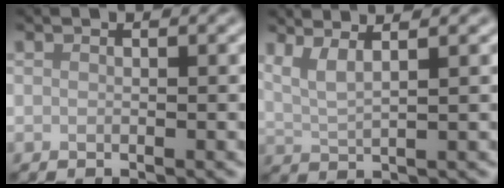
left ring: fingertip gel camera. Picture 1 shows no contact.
{"total": 3.4, "force": [2.2, 0.8, 2.4], "torque": [-0.041, 0.014, 0.032]}